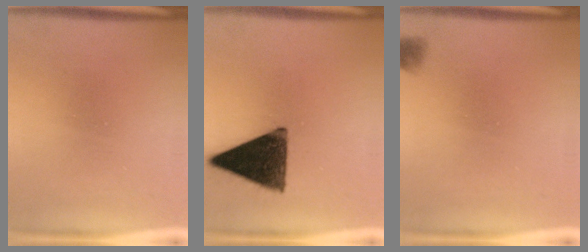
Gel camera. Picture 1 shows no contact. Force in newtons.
{"total": 13.7}
{"total": 1.2}